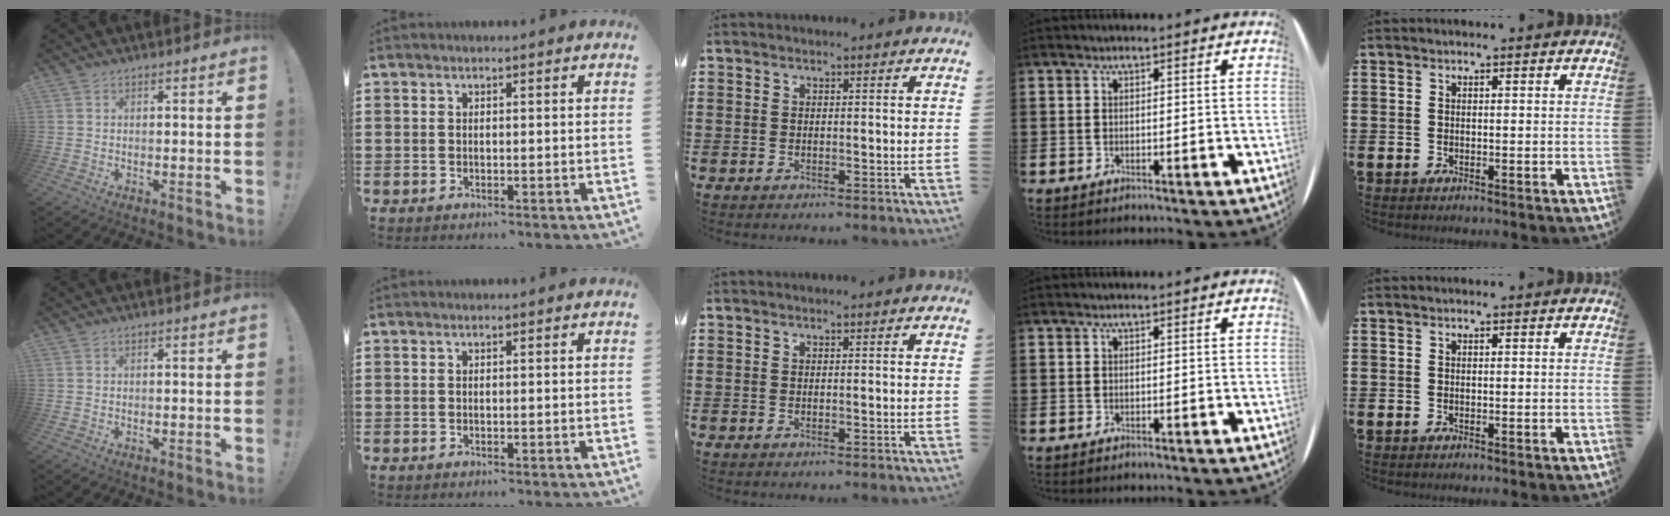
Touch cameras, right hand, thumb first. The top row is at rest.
{}